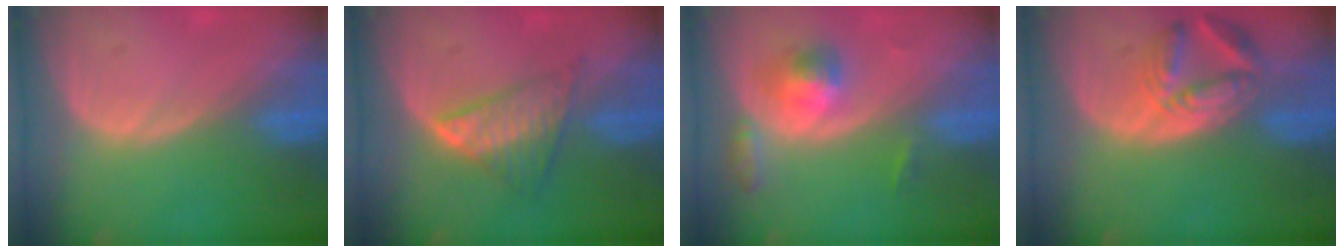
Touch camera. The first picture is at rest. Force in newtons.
{"total": 5.8, "press": 5.5, "slide": 2.1}
{"total": 5.2, "press": 4.9, "slide": 1.8}
{"total": 7.4, "press": 6.6, "slide": 3.5}